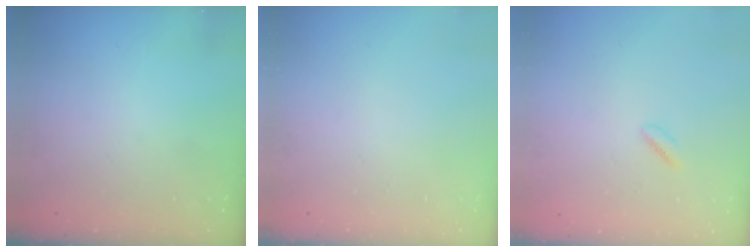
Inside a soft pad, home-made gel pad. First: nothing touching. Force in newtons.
{"total": 0.0}
{"total": 1.6, "press": 1.2, "slide": 1.0}